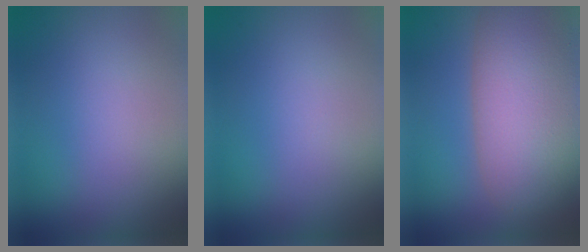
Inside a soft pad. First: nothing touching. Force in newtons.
{"total": 0.0}
{"total": 10.1, "press": 10.1, "slide": 0.7}